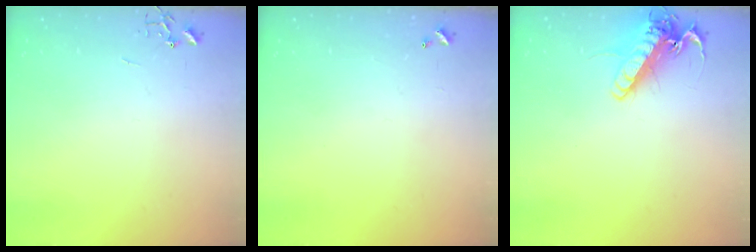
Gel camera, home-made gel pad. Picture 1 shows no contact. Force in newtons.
{"total": 0.0}
{"total": 15.7, "press": 15.5, "slide": 2.4}